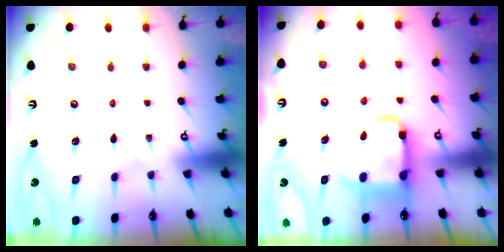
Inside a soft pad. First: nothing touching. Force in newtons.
{"total": 10.5, "press": 10.4, "slide": 1.5}